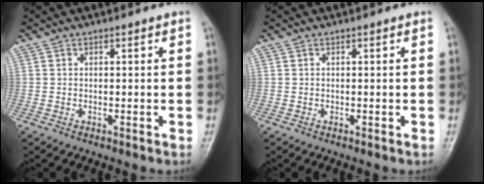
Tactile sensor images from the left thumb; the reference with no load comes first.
{"total": 0.0}